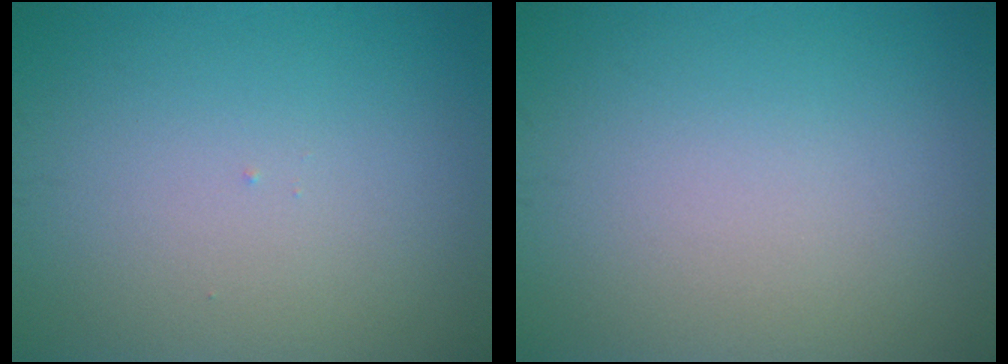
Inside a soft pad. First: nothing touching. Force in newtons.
{"total": 0.0}